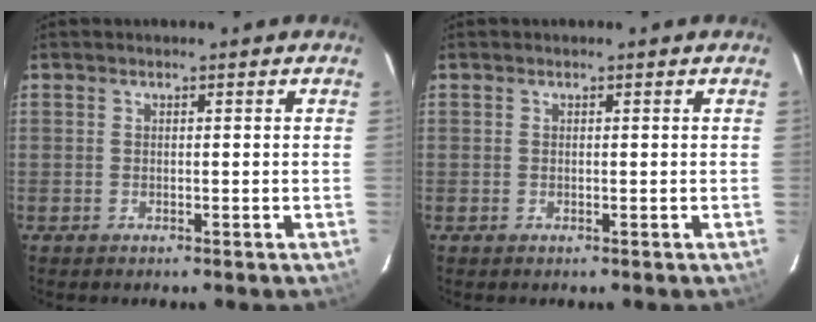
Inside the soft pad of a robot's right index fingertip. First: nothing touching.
{"total": 0.0}